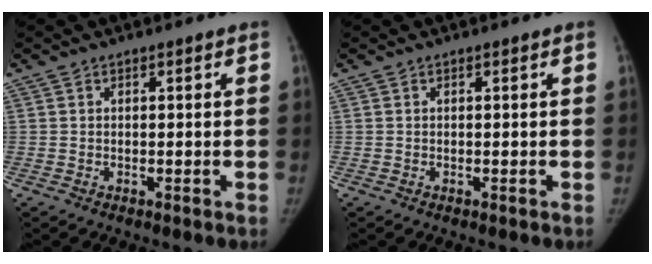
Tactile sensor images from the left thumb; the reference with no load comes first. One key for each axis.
{"total": 0.0}